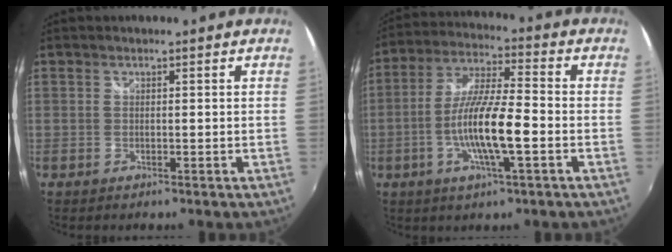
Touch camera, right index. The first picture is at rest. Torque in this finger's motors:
{"motor_torque": [1.91, -0.23, 0.95, 0.21]}